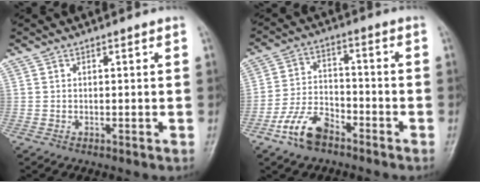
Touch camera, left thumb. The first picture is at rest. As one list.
[{"total": 8.8, "force": [-5.6, 4.6, 4.9], "torque": [-0.092, 0.028, -0.111]}]